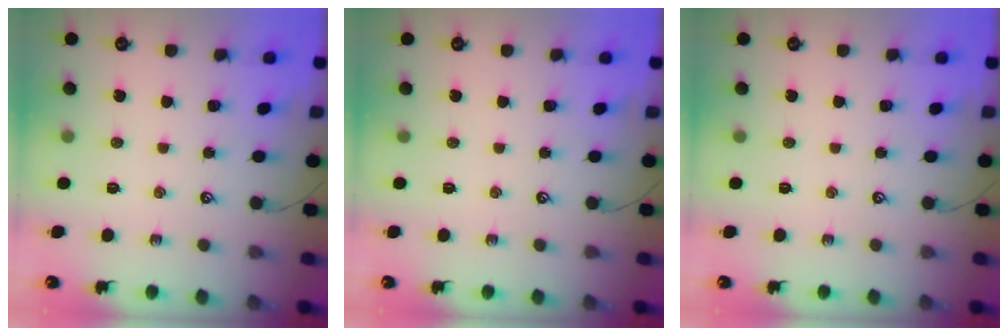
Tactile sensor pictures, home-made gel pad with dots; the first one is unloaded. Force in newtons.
{"total": 0.0}
{"total": 0.0}